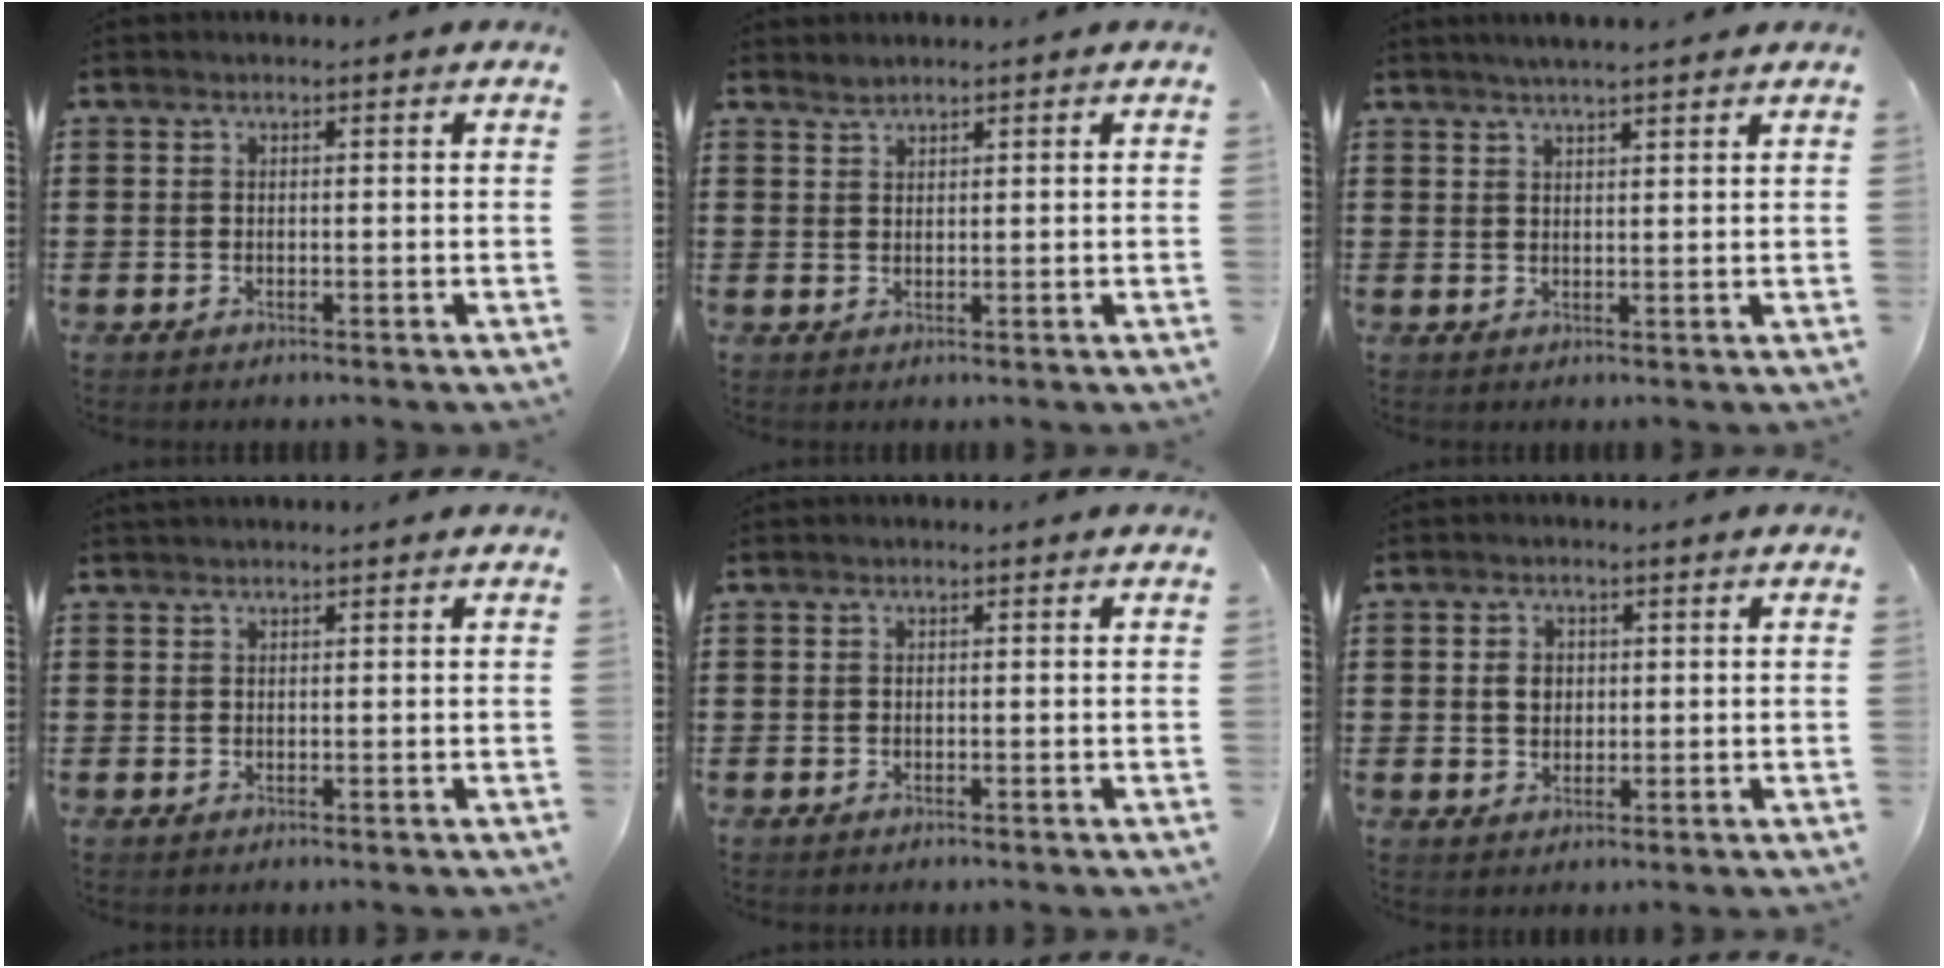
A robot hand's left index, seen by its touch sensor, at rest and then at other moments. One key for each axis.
{"total": 1.1, "fx": 1.1, "fy": 0.2, "fz": 0.1, "tx": -0.006, "ty": 0.000, "tz": 0.022}
{"total": 2.5, "fx": 2.3, "fy": 0.0, "fz": 0.9, "tx": -0.023, "ty": 0.000, "tz": 0.043}
{"total": 0.7, "fx": 0.6, "fy": 0.0, "fz": 0.3, "tx": -0.006, "ty": -0.002, "tz": 0.013}
{"total": 0.0}
{"total": 2.5, "fx": 0.4, "fy": 2.1, "fz": 1.4, "tx": -0.026, "ty": 0.006, "tz": 0.003}